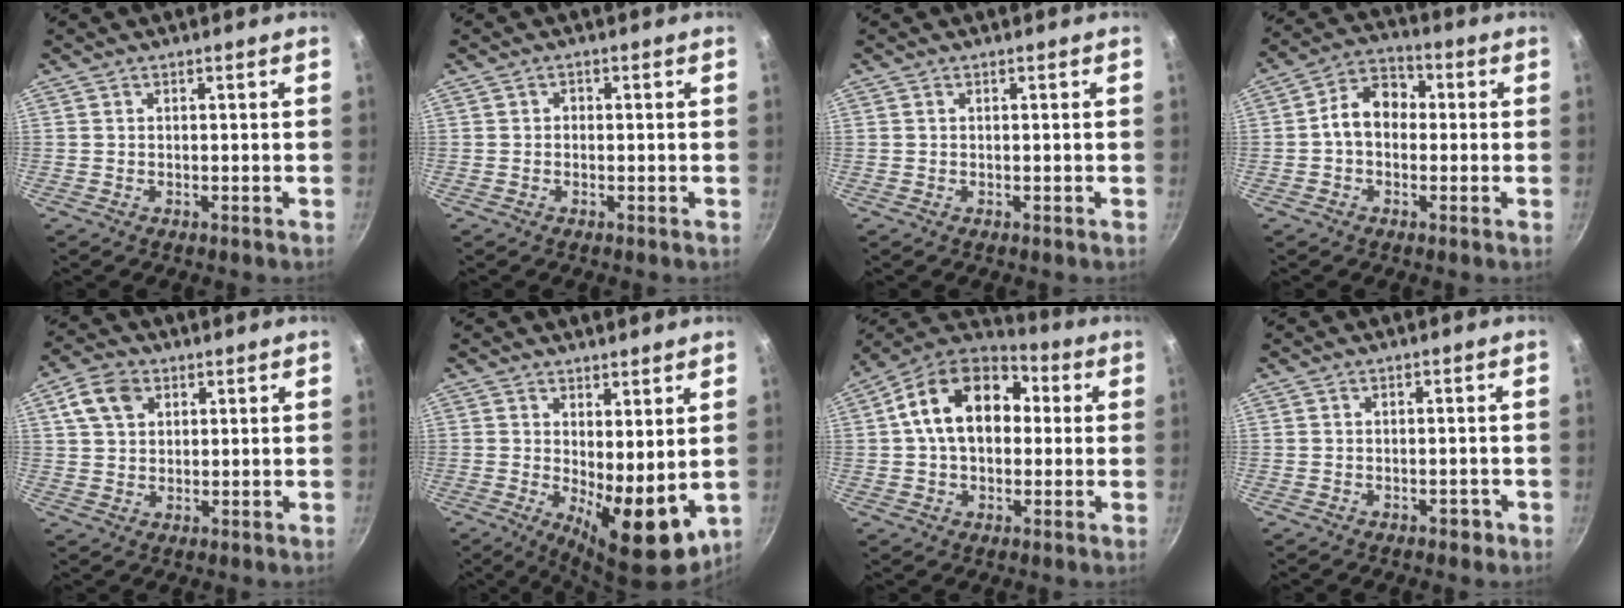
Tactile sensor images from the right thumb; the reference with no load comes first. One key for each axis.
{"total": 0.8, "fx": -0.2, "fy": 0.7, "fz": 0.3, "tx": -0.003, "ty": 0.003, "tz": -0.006}
{"total": 0.0}
{"total": 8.6, "fx": -0.1, "fy": 6.5, "fz": 5.7, "tx": -0.060, "ty": 0.030, "tz": -0.022}
{"total": 7.1, "fx": 2.9, "fy": 5.0, "fz": 4.1, "tx": -0.065, "ty": 0.004, "tz": 0.048}
{"total": 10.5, "fx": 0.6, "fy": 4.1, "fz": 9.7, "tx": -0.116, "ty": -0.026, "tz": 0.020}
{"total": 17.4, "fx": 2.4, "fy": 12.1, "fz": 12.4, "tx": -0.176, "ty": 0.035, "tz": 0.019}
{"total": 1.5, "fx": -1.0, "fy": 0.9, "fz": 0.8, "tx": 0.000, "ty": 0.015, "tz": -0.005}